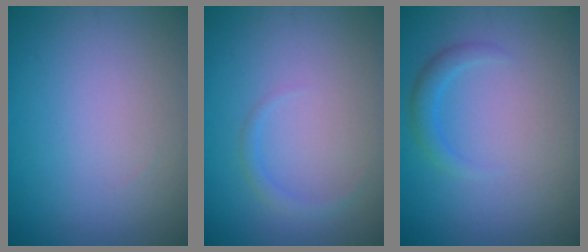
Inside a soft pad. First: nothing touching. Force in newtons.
{"total": 1.0, "press": 1.0, "slide": 0.1}
{"total": 1.5, "press": 1.5, "slide": 0.1}